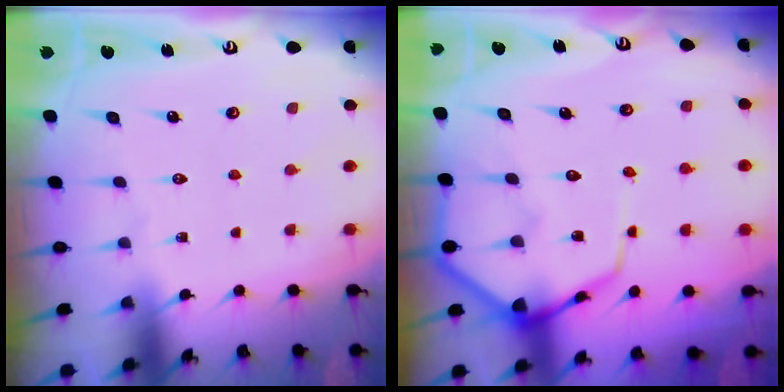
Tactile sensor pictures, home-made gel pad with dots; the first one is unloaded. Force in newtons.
{"total": 10.3, "press": 10.3, "slide": 1.0}